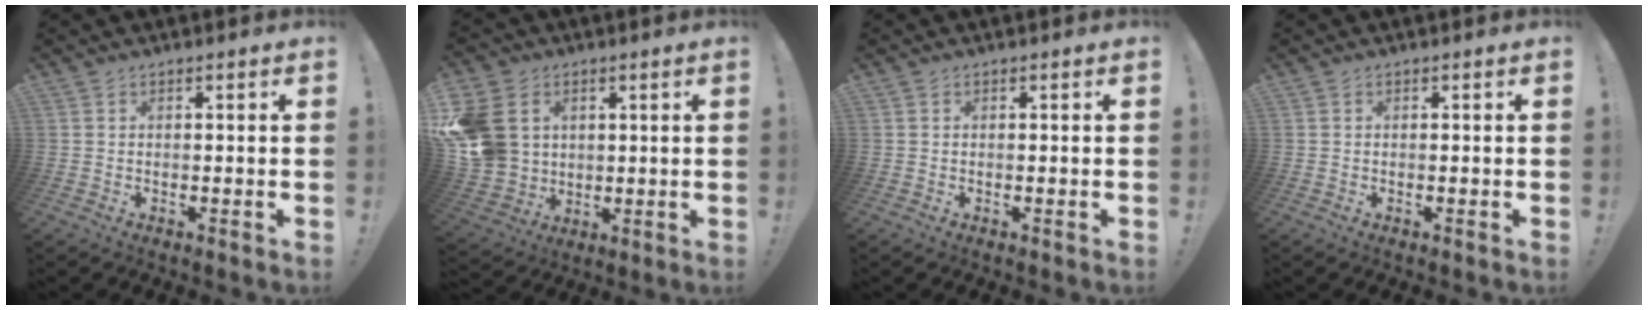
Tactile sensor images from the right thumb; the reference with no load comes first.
{"total": 14.8, "force": [3.4, 12.3, 7.5], "torque": [-0.152, -0.003, 0.079]}
{"total": 0.0}
{"total": 0.0}